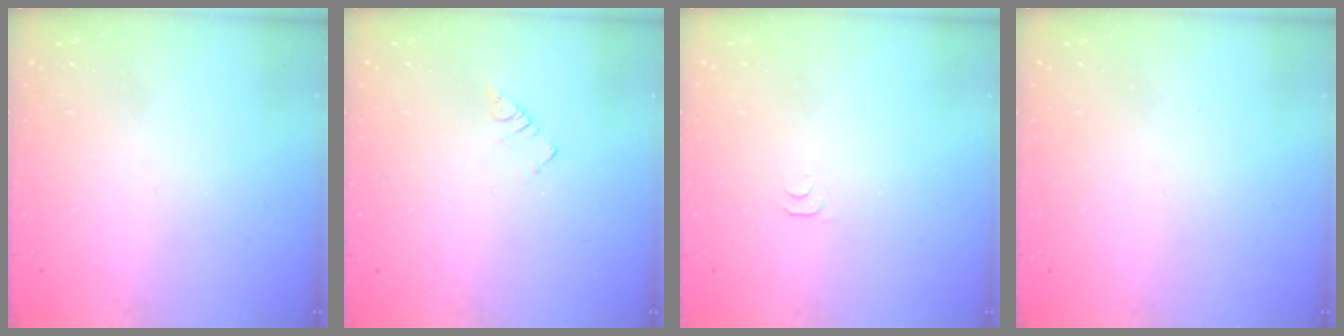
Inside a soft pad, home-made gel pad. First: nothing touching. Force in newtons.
{"total": 2.3, "press": 2.3, "slide": 0.4}
{"total": 2.8, "press": 2.7, "slide": 0.5}
{"total": 0.0}